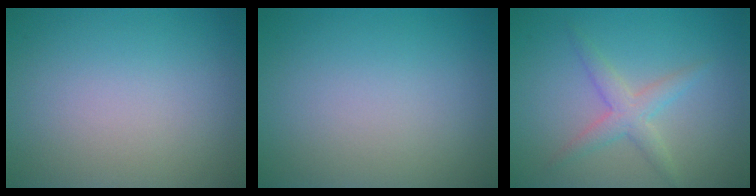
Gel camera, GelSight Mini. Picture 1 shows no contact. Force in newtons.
{"total": 0.0}
{"total": 2.6, "press": 2.6, "slide": 0.2}